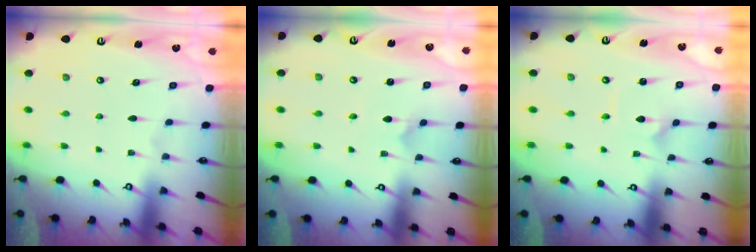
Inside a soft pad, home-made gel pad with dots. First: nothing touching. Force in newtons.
{"total": 1.2, "press": 1.2, "slide": 0.0}
{"total": 1.0, "press": 1.0, "slide": 0.0}